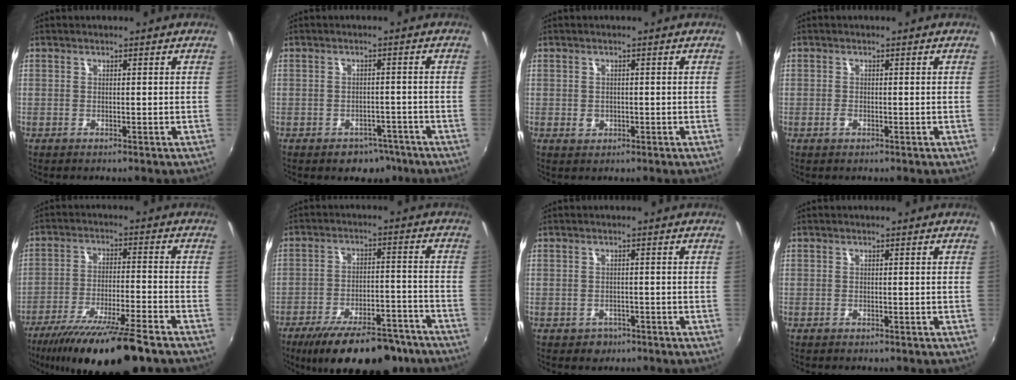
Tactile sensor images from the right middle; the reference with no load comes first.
{"total": 5.2, "force": [-3.4, 3.6, 1.4], "torque": [-0.029, 0.007, -0.034]}
{"total": 1.7, "force": [-0.2, 1.6, 0.5], "torque": [-0.008, 0.000, 0.000]}
{"total": 0.7, "force": [-0.5, 0.2, 0.4], "torque": [-0.008, 0.000, -0.010]}
{"total": 17.6, "force": [-13.7, 1.5, 10.9], "torque": [-0.206, -0.041, -0.225]}
{"total": 19.9, "force": [-15.4, 6.7, 10.6], "torque": [-0.186, -0.020, -0.214]}
{"total": 3.0, "force": [-1.5, 2.5, 0.6], "torque": [-0.020, -0.003, -0.017]}
{"total": 0.6, "force": [-0.5, 0.4, 0.1], "torque": [-0.004, -0.003, -0.008]}